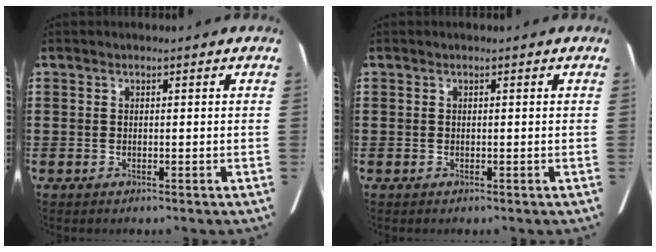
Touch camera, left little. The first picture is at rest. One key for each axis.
{"total": 0.0}